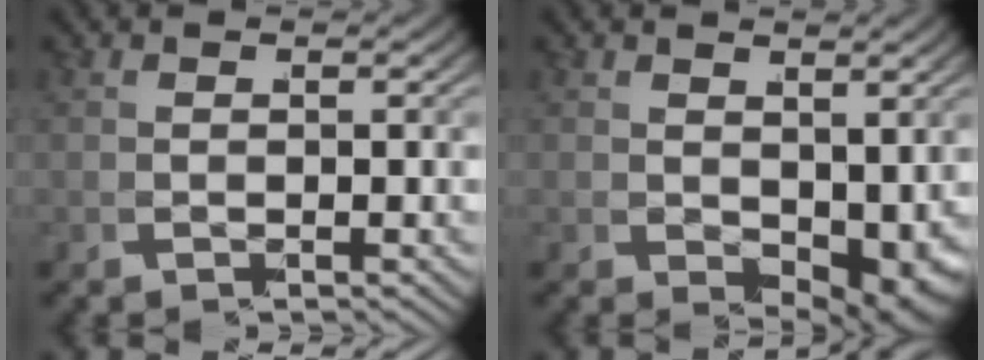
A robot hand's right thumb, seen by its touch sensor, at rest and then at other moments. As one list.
[{"total": 2.7, "force": [0.4, 1.4, 2.3], "torque": [-0.040, -0.016, 0.020]}]